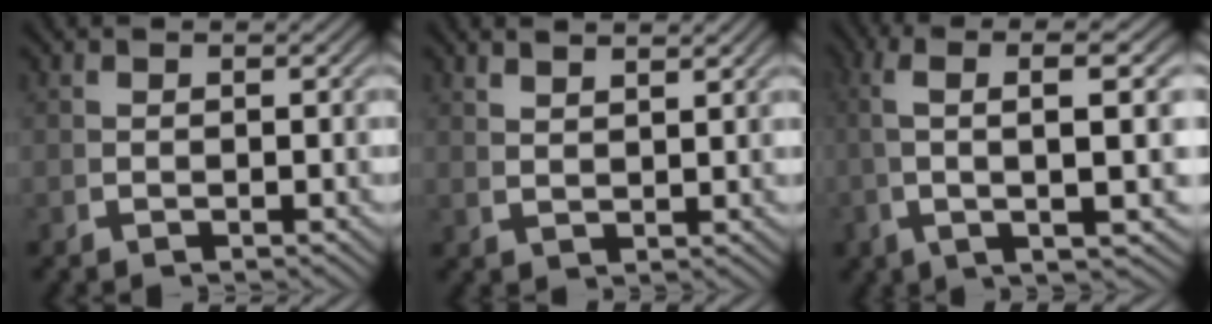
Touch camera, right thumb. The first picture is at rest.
{"total": 2.5, "force": [2.4, -0.3, 0.6], "torque": [-0.002, 0.009, 0.052]}
{"total": 9.4, "force": [3.5, 2.2, 8.5], "torque": [-0.132, 0.031, 0.046]}